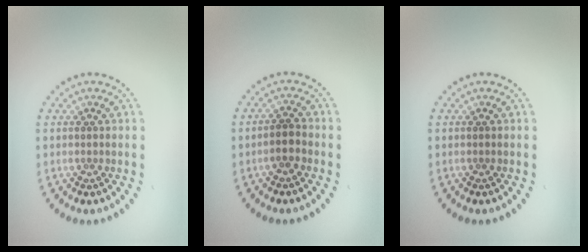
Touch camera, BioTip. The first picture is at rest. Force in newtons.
{"total": 1.8, "press": 1.5, "slide": 0.9}
{"total": 0.0}